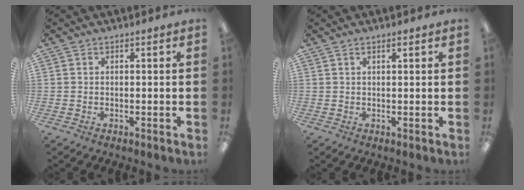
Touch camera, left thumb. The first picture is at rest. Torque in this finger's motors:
{"motor_torque": [-0.35, -0.23, -0.28, -0.31, 0.00]}